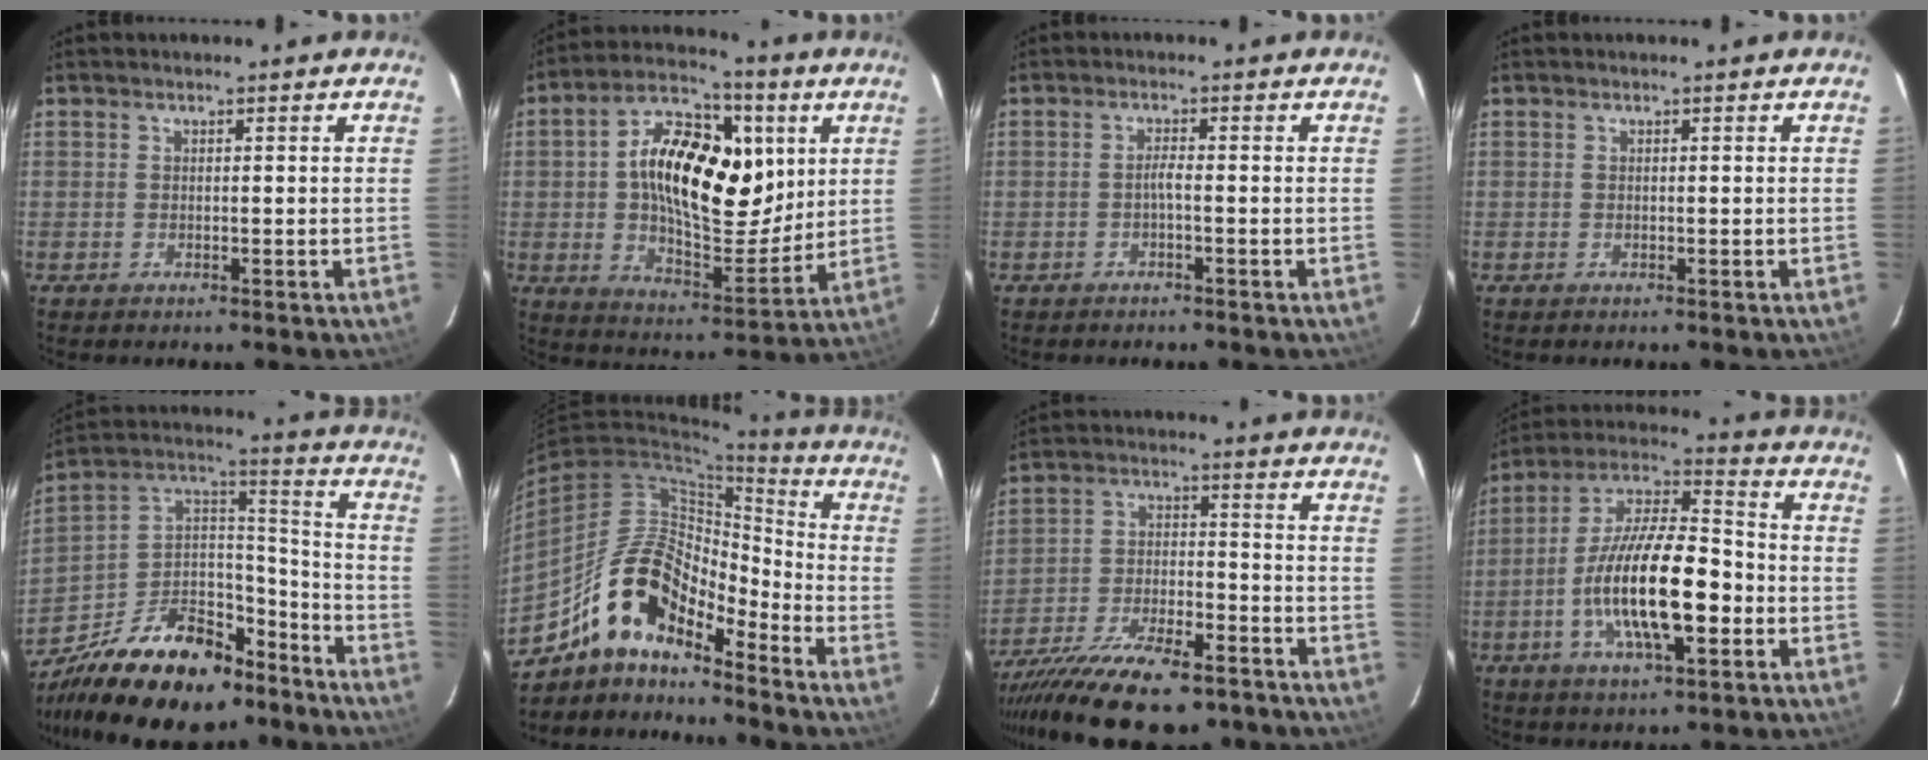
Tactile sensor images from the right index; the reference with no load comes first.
{"total": 20.5, "force": [4.2, 10.9, 16.9], "torque": [-0.299, 0.021, 0.064]}
{"total": 1.2, "force": [-0.6, -0.1, 1.1], "torque": [-0.022, 0.003, -0.012]}
{"total": 0.0}
{"total": 25.2, "force": [-17.4, 12.6, 13.1], "torque": [-0.262, 0.046, -0.261]}
{"total": 14.7, "force": [-11.5, 5.1, 7.6], "torque": [-0.138, 0.022, -0.217]}
{"total": 21.9, "force": [-17.0, 7.4, 11.6], "torque": [-0.227, -0.035, -0.264]}
{"total": 17.8, "force": [-4.6, 5.8, 16.2], "torque": [-0.306, 0.000, -0.089]}